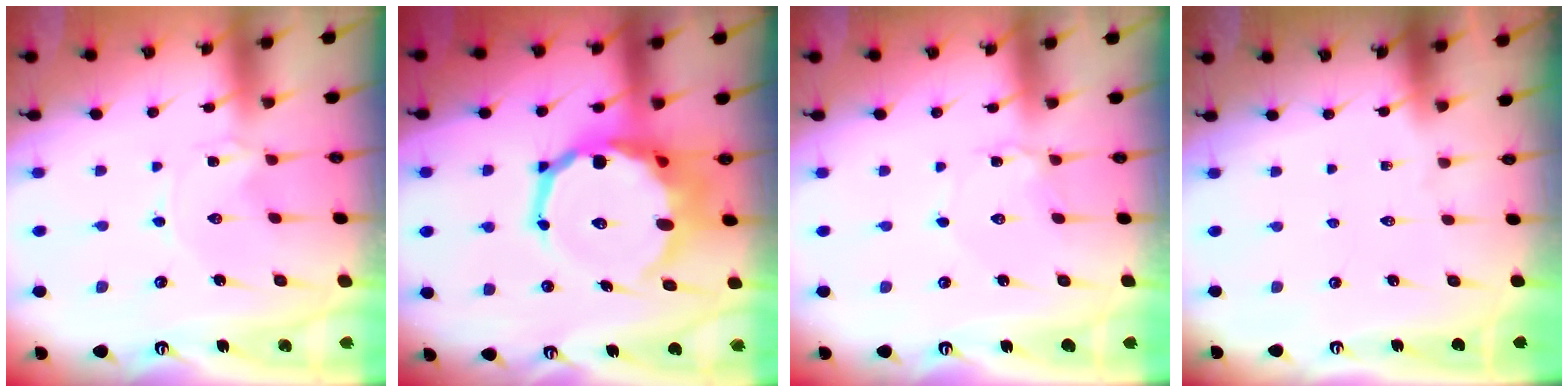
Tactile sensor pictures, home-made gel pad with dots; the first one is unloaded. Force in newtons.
{"total": 16.7, "press": 16.3, "slide": 3.7}
{"total": 2.3, "press": 2.3, "slide": 0.3}
{"total": 0.0}